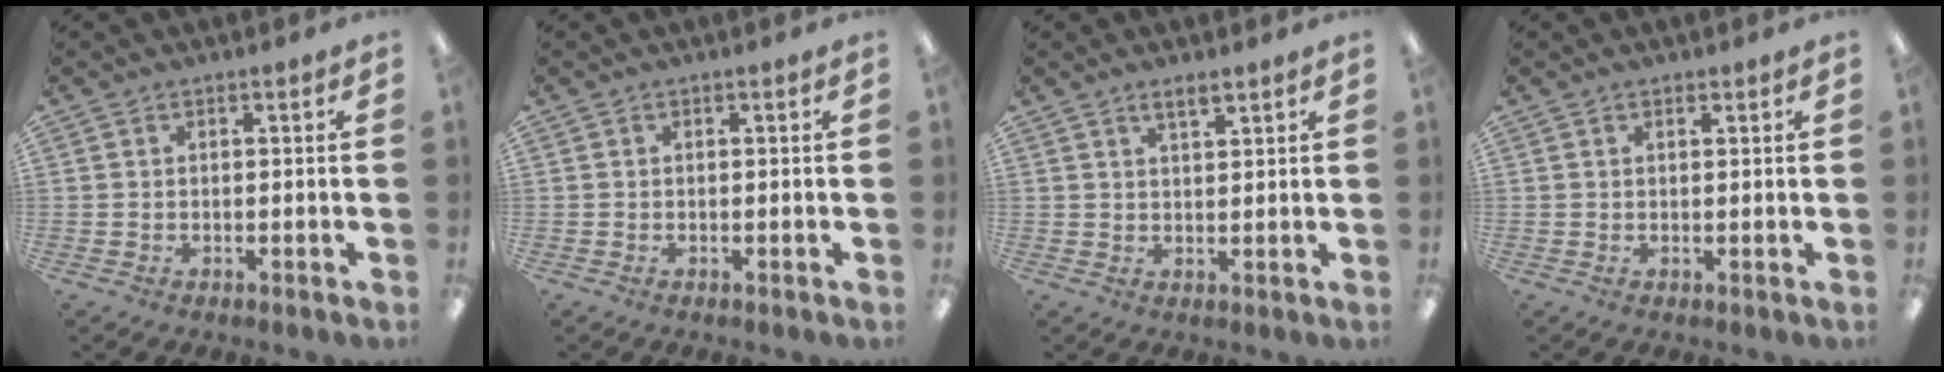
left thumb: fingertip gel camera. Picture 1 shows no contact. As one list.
[{"total": 0.0}, {"total": 2.9, "force": [2.4, 0.8, 1.5], "torque": [-0.025, -0.005, 0.041]}, {"total": 0.8, "force": [0.7, 0.3, 0.2], "torque": [-0.004, 0.000, 0.013]}]